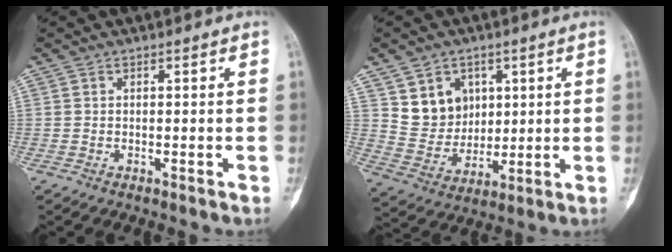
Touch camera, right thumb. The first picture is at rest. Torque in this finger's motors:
{"motor_torque": [-0.01, 1.75, 0.14, -0.02, 0.01]}